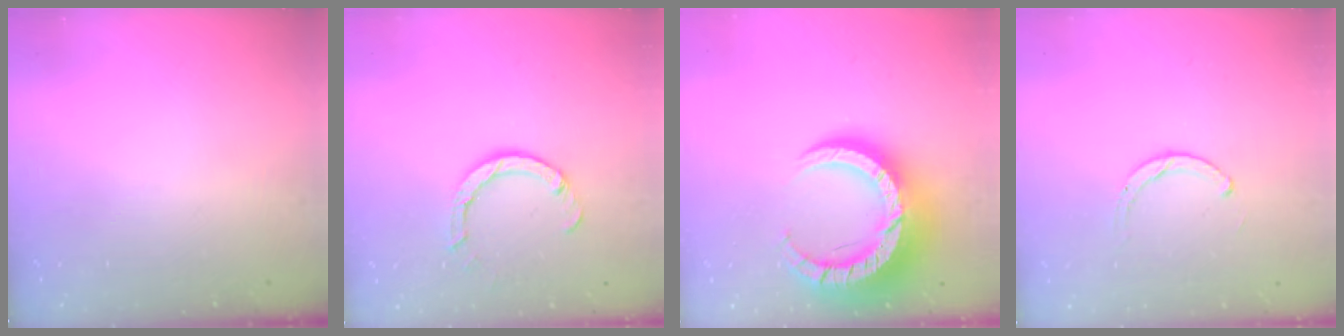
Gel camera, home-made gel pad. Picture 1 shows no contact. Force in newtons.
{"total": 4.2, "press": 4.2, "slide": 0.1}
{"total": 17.5, "press": 17.4, "slide": 1.5}
{"total": 1.8, "press": 1.8, "slide": 0.2}